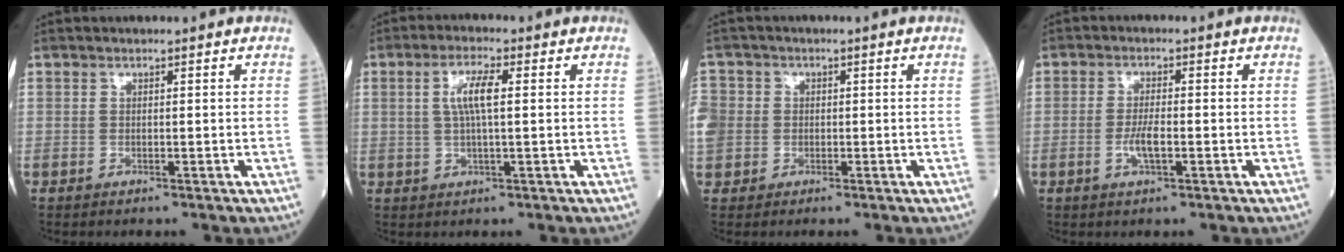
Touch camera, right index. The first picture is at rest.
{"total": 4.9, "force": [0.9, 0.6, 4.8], "torque": [-0.095, 0.006, 0.017]}
{"total": 6.0, "force": [-0.5, 5.6, 2.1], "torque": [-0.066, 0.016, -0.004]}
{"total": 3.4, "force": [-0.9, 0.7, 3.2], "torque": [-0.063, -0.001, -0.016]}